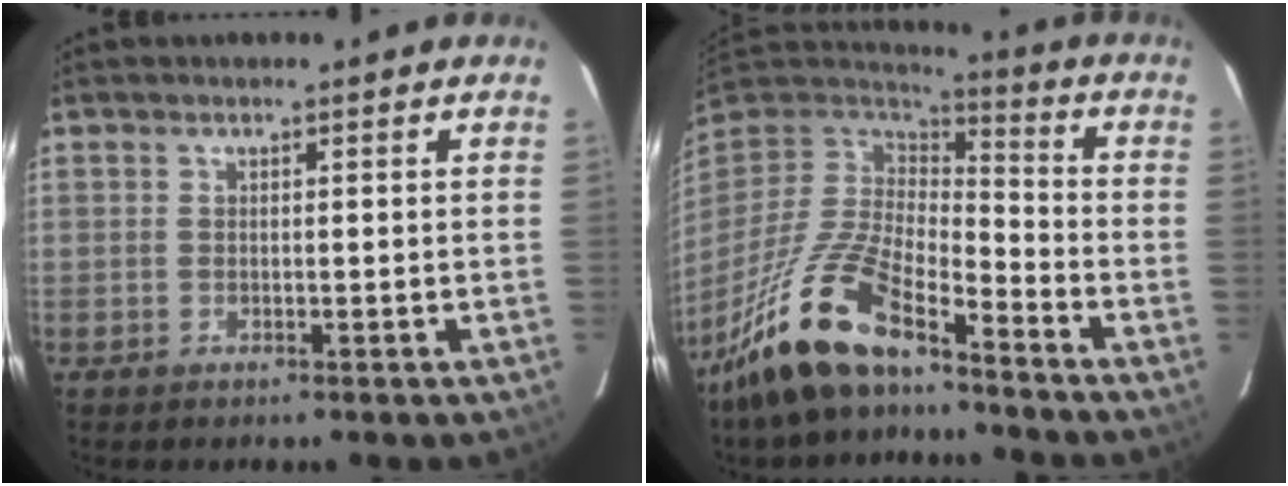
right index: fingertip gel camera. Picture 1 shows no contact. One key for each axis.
{"total": 16.5, "fx": -11.8, "fy": 4.6, "fz": 10.6, "tx": -0.220, "ty": -0.005, "tz": -0.223}